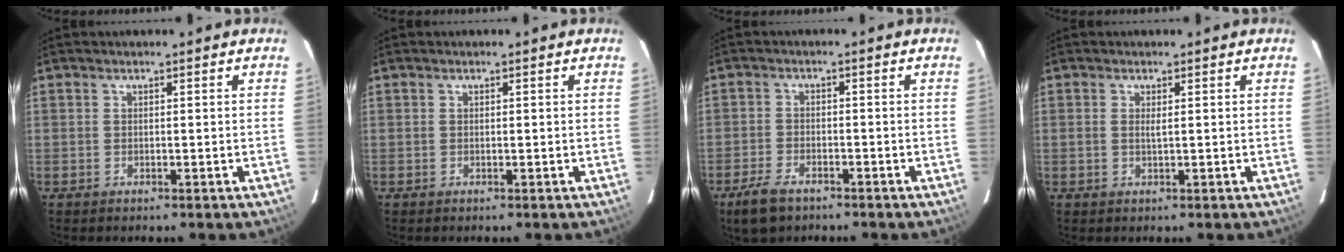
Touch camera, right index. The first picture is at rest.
{"total": 0.0}
{"total": 6.2, "force": [-4.4, 3.0, 3.1], "torque": [-0.089, -0.006, -0.083]}
{"total": 1.1, "force": [0.2, 0.2, 1.1], "torque": [-0.021, 0.000, 0.002]}